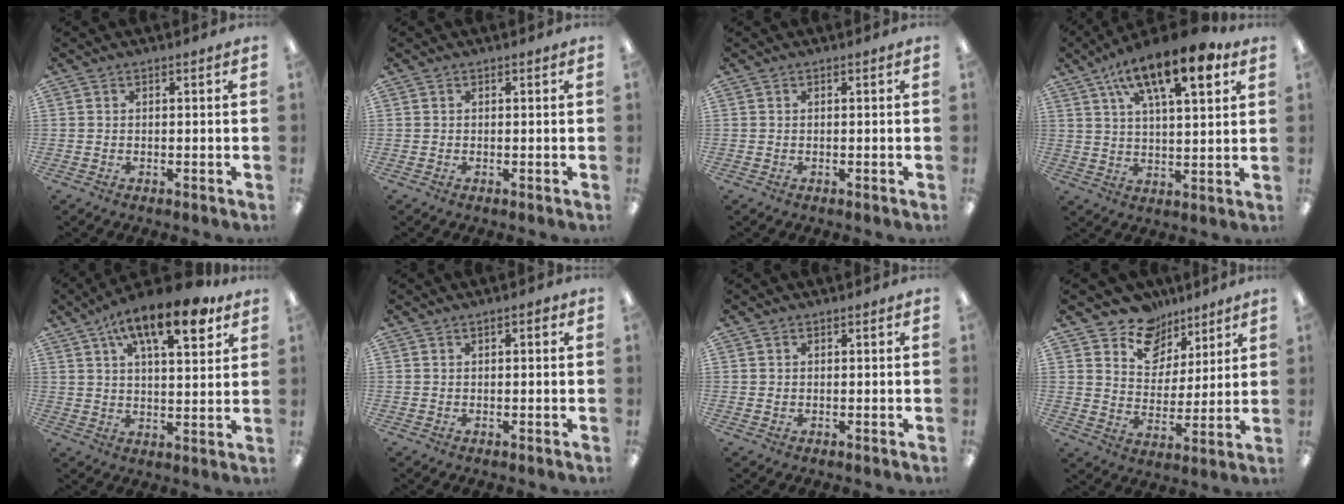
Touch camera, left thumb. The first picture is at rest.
{"total": 0.0}
{"total": 0.0}
{"total": 16.6, "force": [9.1, 5.9, 12.5], "torque": [-0.193, -0.036, 0.147]}
{"total": 15.5, "force": [8.7, 5.8, 11.4], "torque": [-0.167, -0.039, 0.139]}
{"total": 1.4, "force": [0.6, 0.6, 1.1], "torque": [-0.015, 0.001, 0.008]}
{"total": 0.7, "force": [0.4, 0.5, 0.3], "torque": [-0.007, 0.003, 0.006]}
{"total": 11.1, "force": [8.3, 7.1, 1.8], "torque": [-0.036, -0.066, 0.157]}